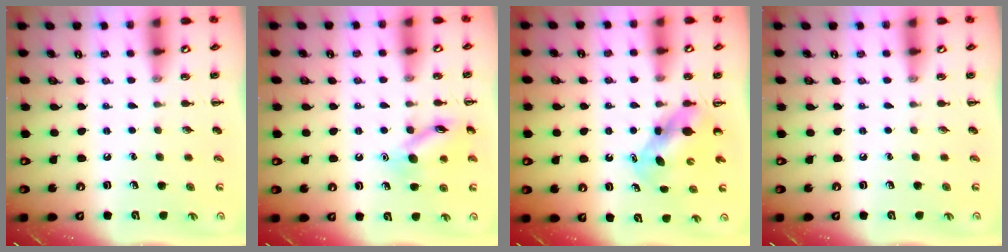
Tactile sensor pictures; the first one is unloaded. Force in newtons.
{"total": 12.1, "press": 12.0, "slide": 0.6}
{"total": 5.4, "press": 5.4, "slide": 0.5}
{"total": 0.0}